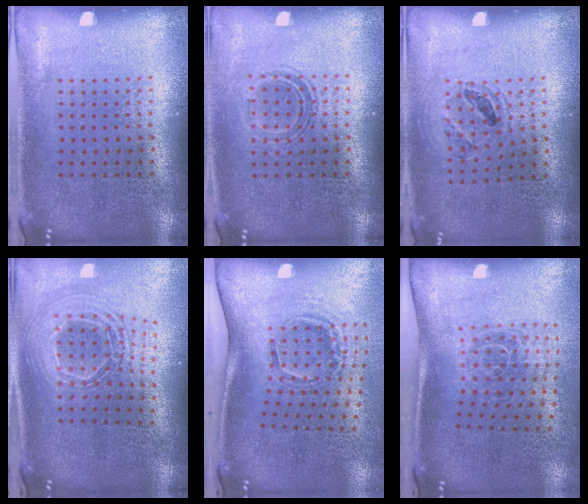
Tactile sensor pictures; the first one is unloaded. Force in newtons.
{"total": 1.1, "press": 1.0, "slide": 0.5}
{"total": 1.0, "press": 0.9, "slide": 0.2}
{"total": 2.2, "press": 1.7, "slide": 1.5}
{"total": 2.1, "press": 1.3, "slide": 1.6}
{"total": 1.8, "press": 1.2, "slide": 1.4}